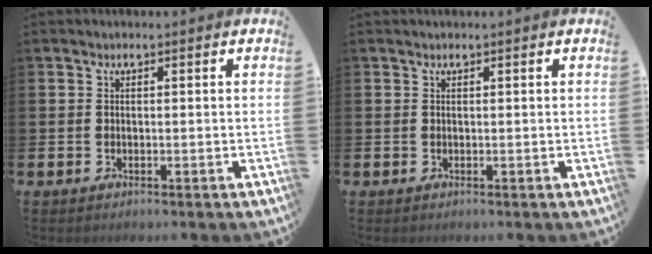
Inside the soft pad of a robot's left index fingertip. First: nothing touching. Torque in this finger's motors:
{"motor_torque": [0.17, -0.95, -0.33, 0.00]}